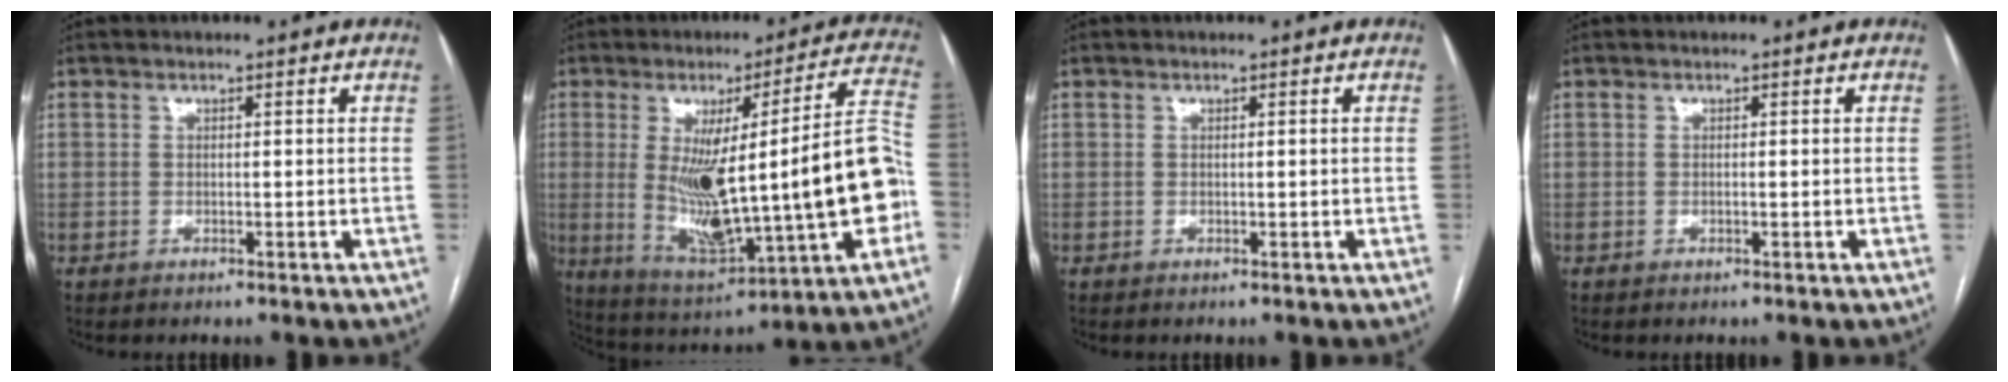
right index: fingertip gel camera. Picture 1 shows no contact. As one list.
[{"total": 23.9, "force": [-2.1, 2.3, 23.7], "torque": [-0.350, 0.013, -0.016]}, {"total": 0.0}, {"total": 0.0}]